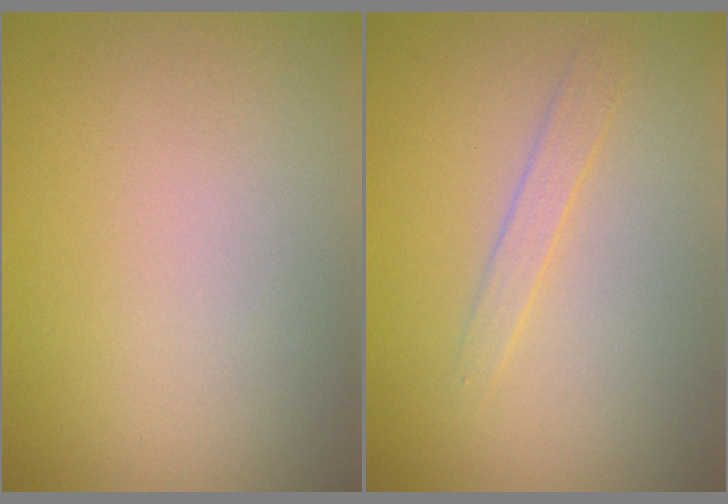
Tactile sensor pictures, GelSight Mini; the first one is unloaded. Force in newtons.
{"total": 1.3, "press": 1.3, "slide": 0.0}